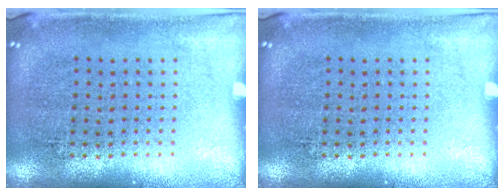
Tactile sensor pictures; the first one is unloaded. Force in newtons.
{"total": 0.0}